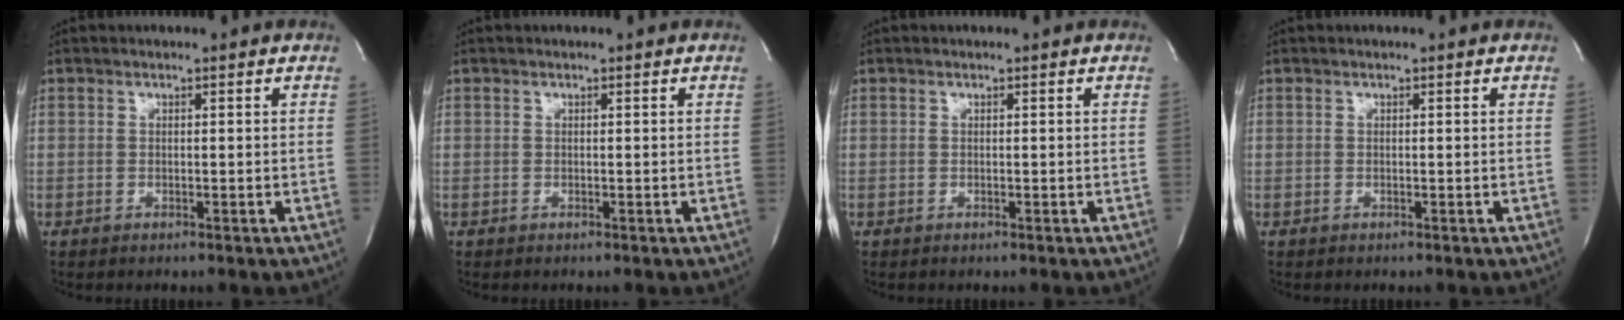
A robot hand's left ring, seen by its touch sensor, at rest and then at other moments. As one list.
[{"total": 0.0}, {"total": 0.0}, {"total": 0.0}]